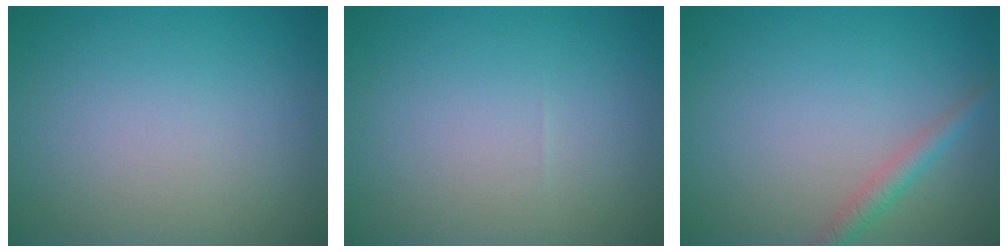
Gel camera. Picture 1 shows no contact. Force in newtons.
{"total": 0.0}
{"total": 1.8, "press": 1.8, "slide": 0.1}